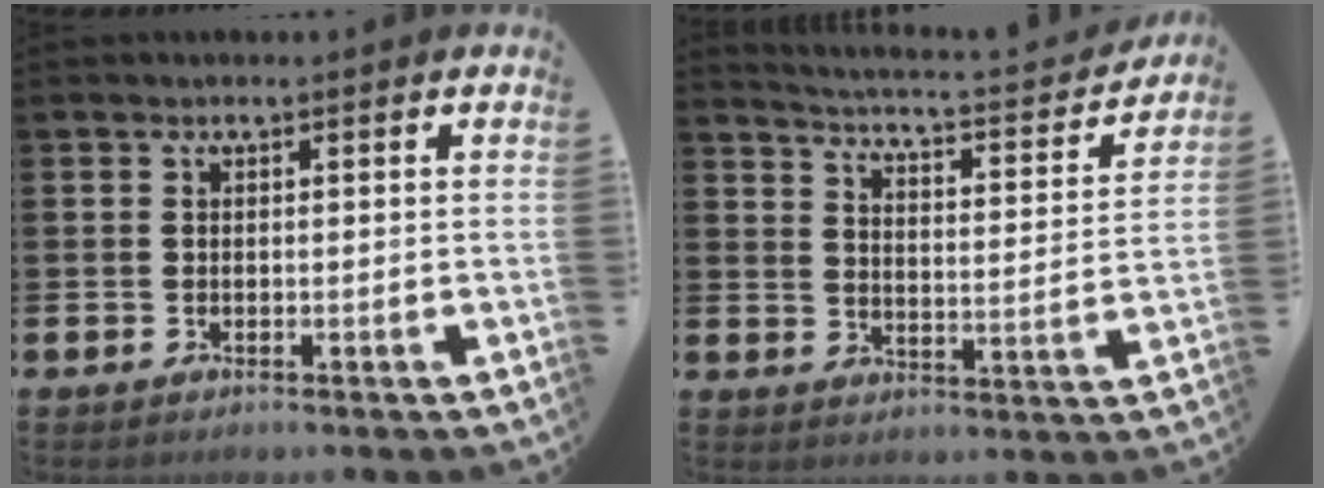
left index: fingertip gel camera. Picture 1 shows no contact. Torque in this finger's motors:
{"motor_torque": [0.96, -1.18, 0.20, 0.04]}